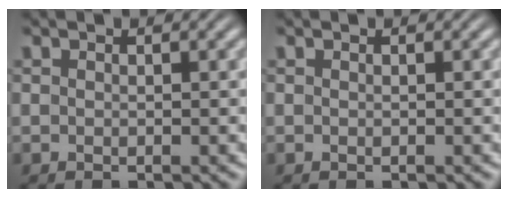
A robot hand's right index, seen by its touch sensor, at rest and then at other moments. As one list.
[{"total": 0.0}]